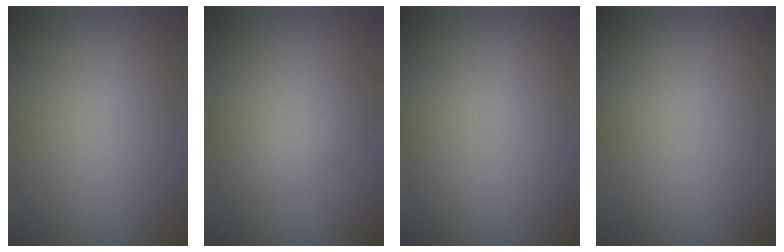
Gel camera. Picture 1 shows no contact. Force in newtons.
{"total": 1.1, "press": 1.1, "slide": 0.0}
{"total": 0.0}
{"total": 0.0}